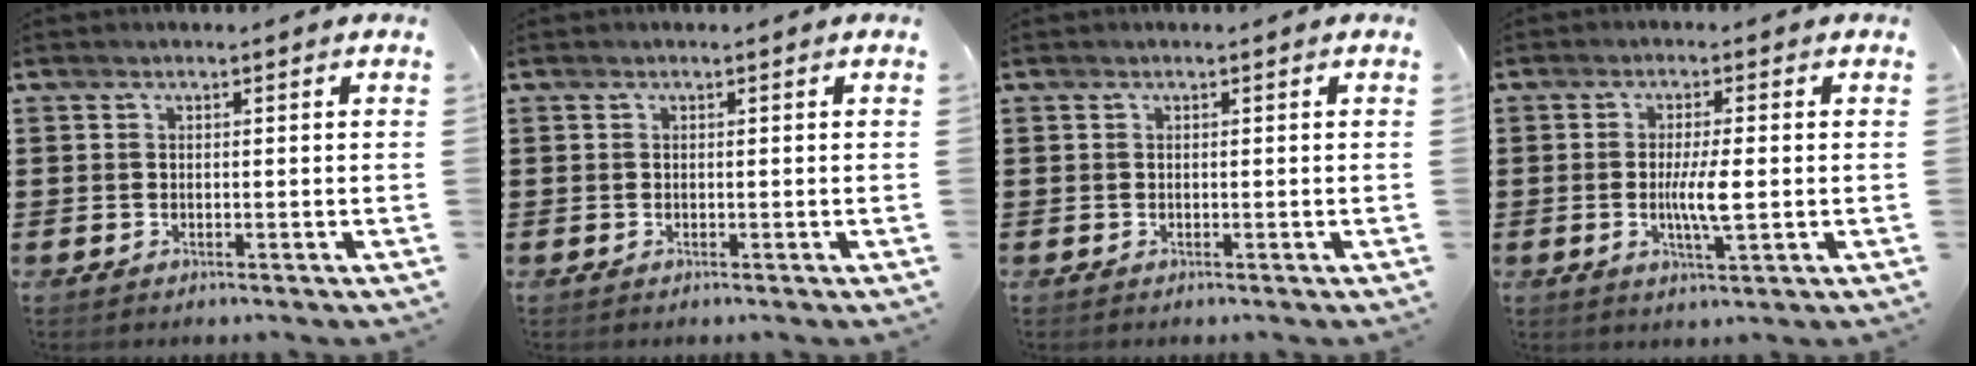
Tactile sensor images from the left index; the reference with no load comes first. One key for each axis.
{"total": 0.0}
{"total": 0.0}
{"total": 5.4, "fx": -0.3, "fy": 0.8, "fz": 5.4, "tx": -0.101, "ty": -0.005, "tz": -0.011}